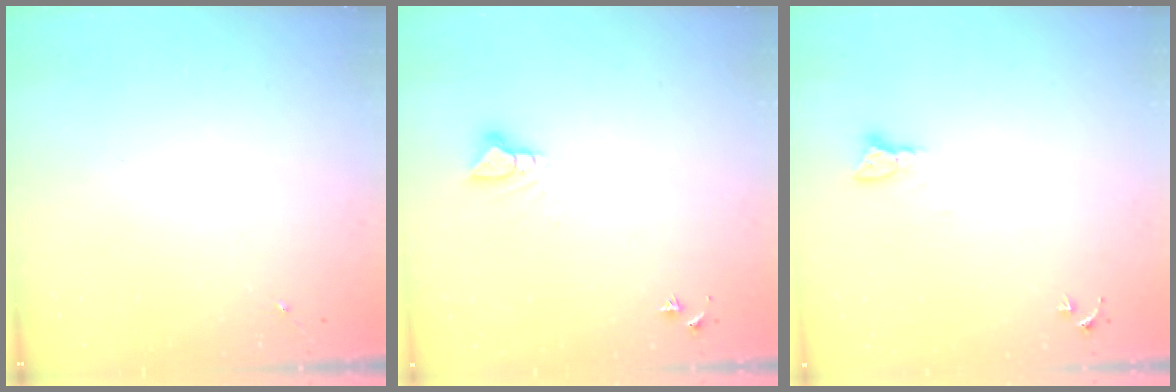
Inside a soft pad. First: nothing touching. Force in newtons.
{"total": 4.4, "press": 4.3, "slide": 0.4}
{"total": 2.3, "press": 2.3, "slide": 0.3}